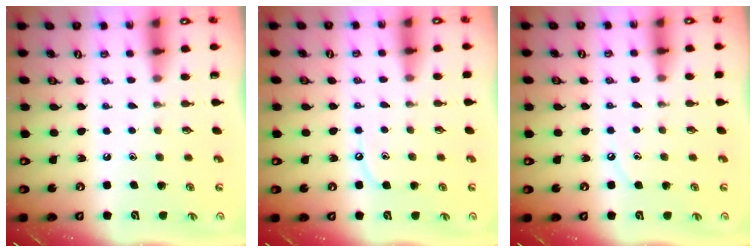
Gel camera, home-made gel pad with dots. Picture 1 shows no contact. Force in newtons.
{"total": 4.0, "press": 4.0, "slide": 0.4}
{"total": 3.4, "press": 3.3, "slide": 0.4}